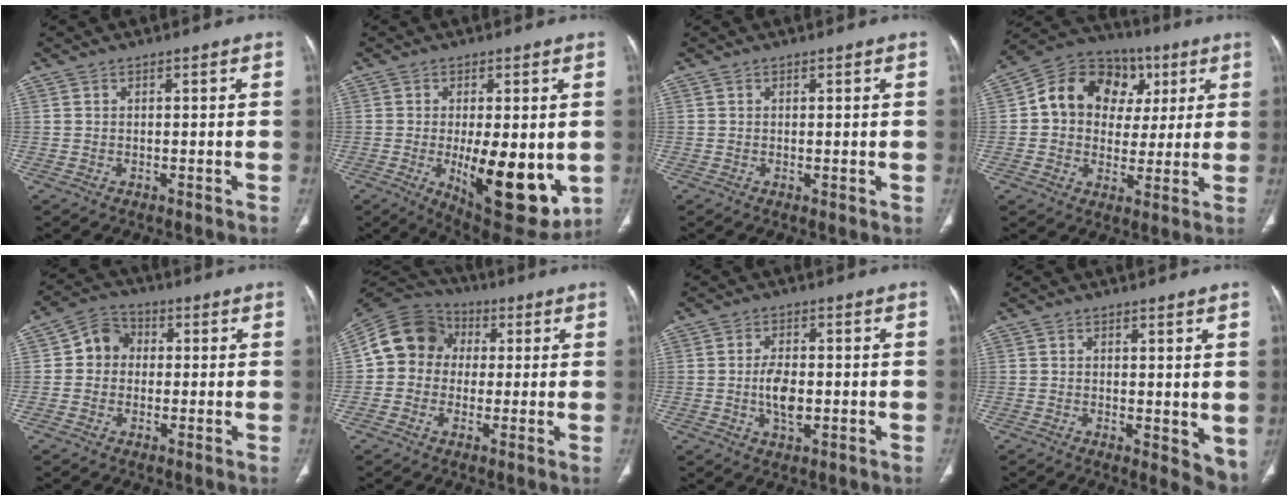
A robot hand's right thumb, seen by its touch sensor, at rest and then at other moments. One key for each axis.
{"total": 17.4, "fx": -2.7, "fy": 6.9, "fz": 15.7, "tx": -0.214, "ty": -0.034, "tz": -0.018}
{"total": 0.7, "fx": 0.1, "fy": 0.2, "fz": 0.7, "tx": -0.016, "ty": -0.006, "tz": 0.002}
{"total": 16.3, "fx": 3.6, "fy": 13.4, "fz": 8.7, "tx": -0.097, "ty": 0.024, "tz": 0.053}
{"total": 6.4, "fx": 0.3, "fy": 5.6, "fz": 3.0, "tx": -0.027, "ty": 0.016, "tz": -0.007}
{"total": 11.9, "fx": 1.4, "fy": 10.4, "fz": 5.6, "tx": -0.085, "ty": 0.025, "tz": 0.009}
{"total": 5.4, "fx": -0.7, "fy": 2.8, "fz": 4.6, "tx": -0.080, "ty": -0.001, "tz": -0.014}
{"total": 5.8, "fx": 0.3, "fy": 2.7, "fz": 5.2, "tx": -0.053, "ty": -0.017, "tz": 0.007}